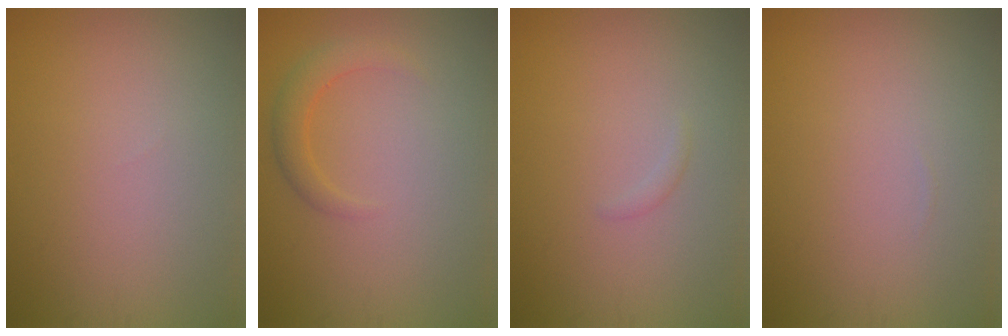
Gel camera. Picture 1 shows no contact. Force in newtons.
{"total": 2.1, "press": 2.1, "slide": 0.3}
{"total": 0.5, "press": 0.5, "slide": 0.0}
{"total": 0.0}